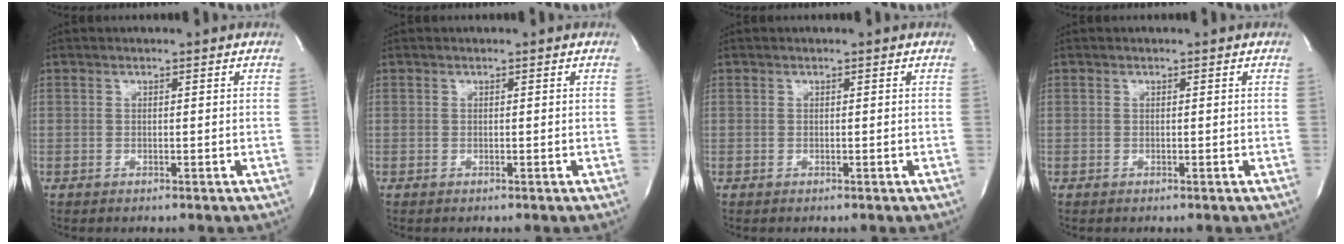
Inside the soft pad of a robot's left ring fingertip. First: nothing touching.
{"total": 0.0}
{"total": 0.0}
{"total": 0.0}